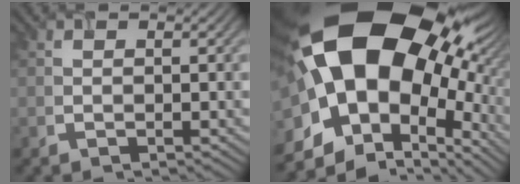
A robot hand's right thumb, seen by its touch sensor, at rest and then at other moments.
{"total": 22.4, "force": [3.0, 14.9, 16.4], "torque": [-0.331, -0.026, 0.092]}